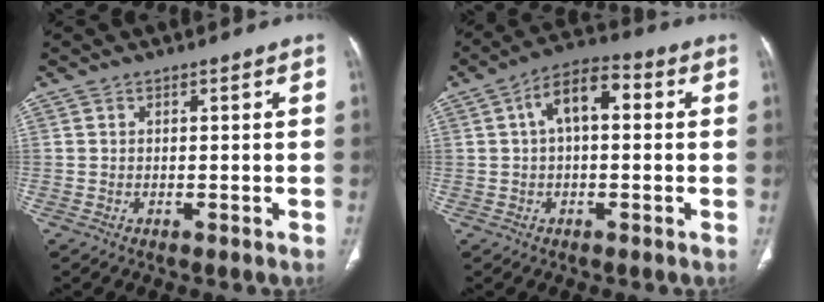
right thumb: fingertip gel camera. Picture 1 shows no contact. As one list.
[{"total": 8.7, "force": [1.5, 4.6, 7.3], "torque": [-0.117, 0.030, 0.015]}]